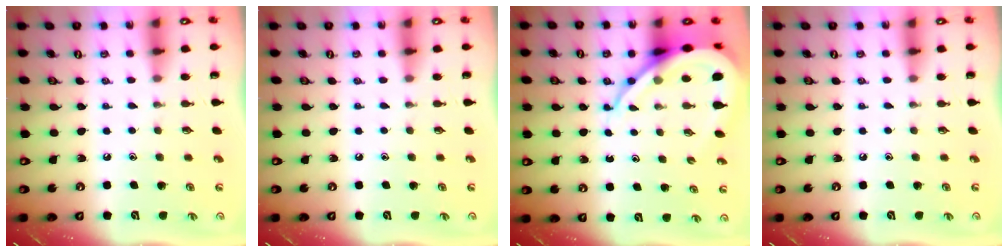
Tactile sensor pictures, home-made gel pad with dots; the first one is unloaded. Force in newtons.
{"total": 0.0}
{"total": 12.9, "press": 12.8, "slide": 1.5}
{"total": 0.0}